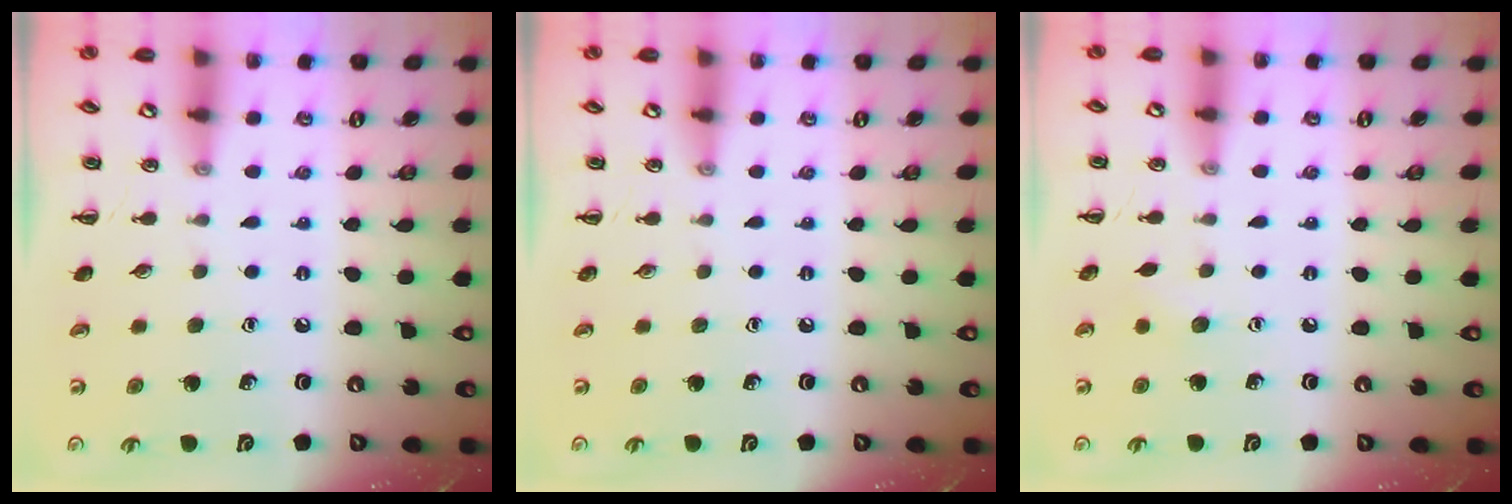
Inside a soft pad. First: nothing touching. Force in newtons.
{"total": 0.0}
{"total": 4.0, "press": 3.9, "slide": 0.9}